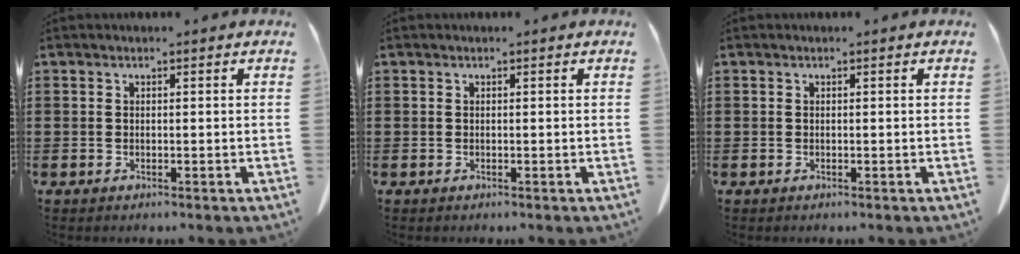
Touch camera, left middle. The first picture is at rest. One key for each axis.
{"total": 0.0}
{"total": 0.0}